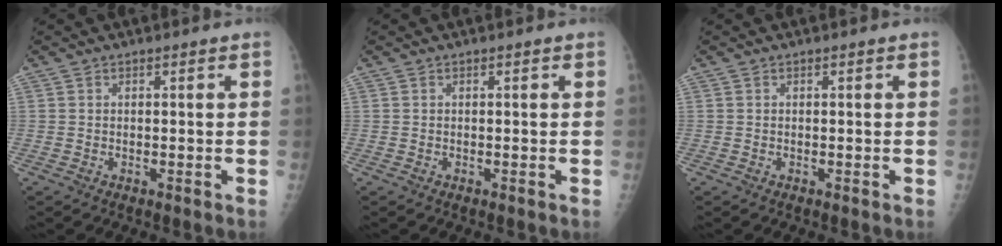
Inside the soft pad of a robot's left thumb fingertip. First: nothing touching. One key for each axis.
{"total": 0.0}
{"total": 0.0}